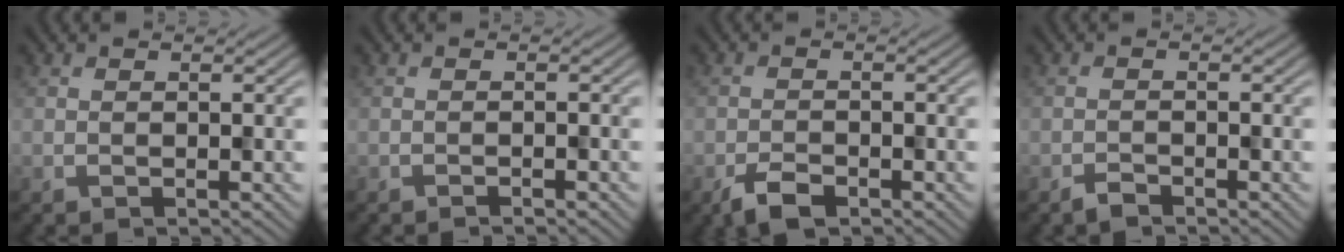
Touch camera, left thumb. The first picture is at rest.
{"total": 0.7, "force": [-0.6, 0.0, 0.3], "torque": [-0.002, 0.001, -0.012]}
{"total": 3.4, "force": [-2.2, 1.6, 2.0], "torque": [-0.037, -0.005, -0.044]}
{"total": 1.3, "force": [-1.1, 0.4, 0.5], "torque": [-0.009, 0.000, -0.023]}